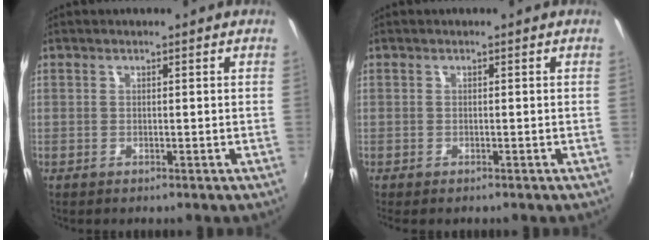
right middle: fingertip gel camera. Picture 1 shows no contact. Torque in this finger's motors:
{"motor_torque": [0.35, -0.39, 0.02, 0.02]}